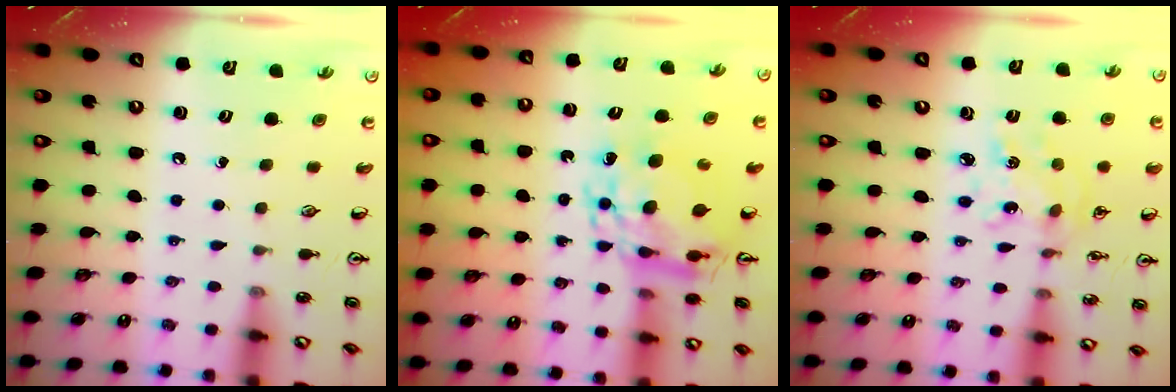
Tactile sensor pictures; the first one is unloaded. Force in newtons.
{"total": 10.9, "press": 10.9, "slide": 1.1}
{"total": 5.6, "press": 5.6, "slide": 0.3}